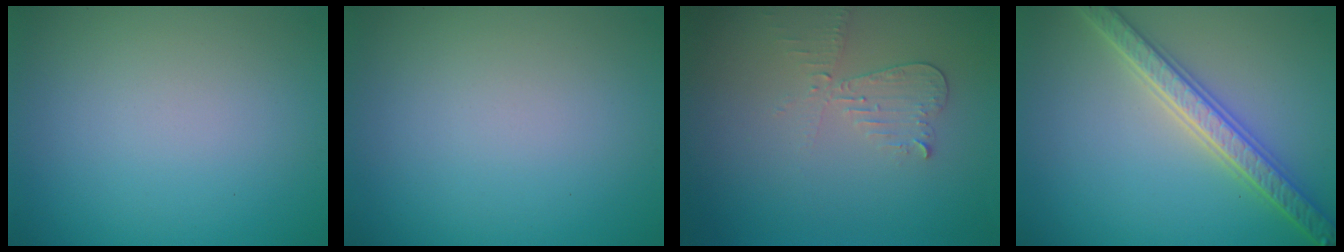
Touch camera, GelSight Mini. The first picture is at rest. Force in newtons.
{"total": 0.0}
{"total": 2.1, "press": 2.1, "slide": 0.1}
{"total": 5.4, "press": 5.3, "slide": 1.0}